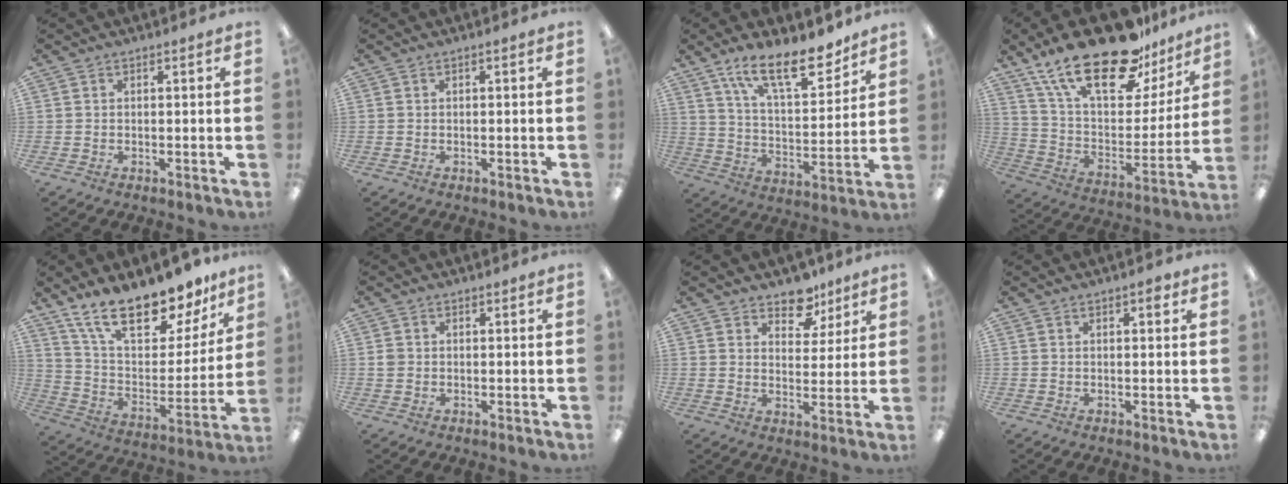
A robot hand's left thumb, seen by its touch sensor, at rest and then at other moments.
{"total": 0.0}
{"total": 17.3, "force": [12.5, 6.2, 10.2], "torque": [-0.163, -0.072, 0.213]}
{"total": 26.2, "force": [18.3, 10.8, 15.3], "torque": [-0.262, -0.118, 0.313]}
{"total": 21.4, "force": [16.8, 7.6, 10.8], "torque": [-0.191, -0.111, 0.295]}
{"total": 1.7, "force": [0.5, 1.6, 0.5], "torque": [-0.002, 0.000, 0.006]}
{"total": 8.5, "force": [6.5, 4.8, 2.6], "torque": [-0.029, -0.040, 0.116]}
{"total": 2.0, "force": [1.3, 0.9, 1.3], "torque": [-0.011, -0.004, 0.018]}